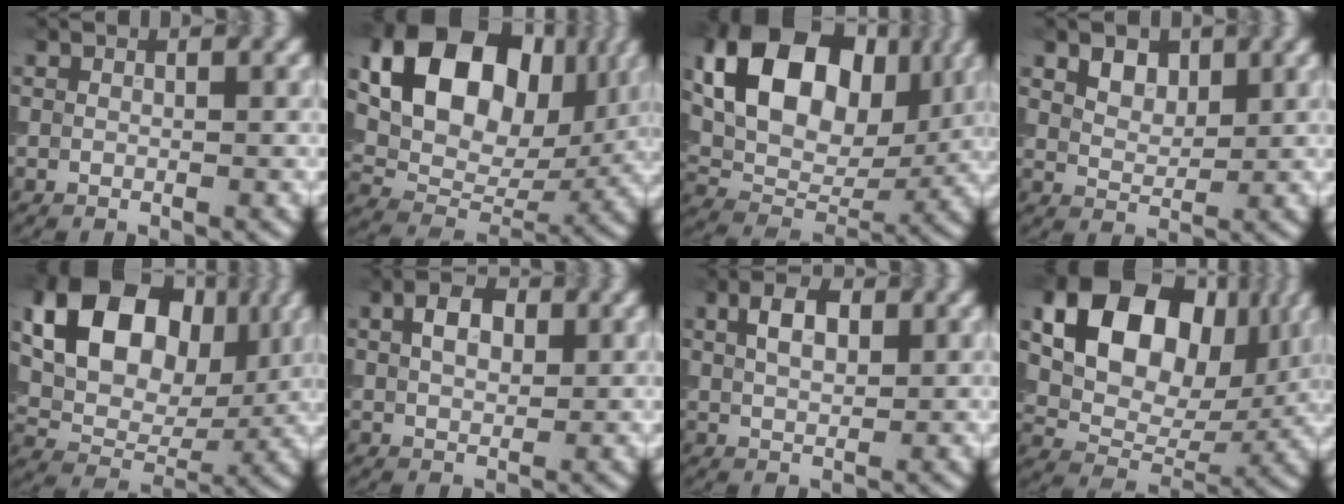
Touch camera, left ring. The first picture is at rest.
{"total": 14.6, "force": [4.9, 9.9, 9.5], "torque": [-0.164, 0.012, 0.090]}
{"total": 12.5, "force": [3.8, 8.4, 8.4], "torque": [-0.139, 0.006, 0.060]}
{"total": 2.5, "force": [1.4, 1.6, 1.3], "torque": [-0.023, -0.006, 0.025]}
{"total": 12.9, "force": [4.2, 8.8, 8.4], "torque": [-0.145, 0.010, 0.067]}
{"total": 3.2, "force": [1.0, 2.1, 2.3], "torque": [-0.044, 0.006, 0.016]}
{"total": 3.4, "force": [1.3, 1.9, 2.5], "torque": [-0.050, 0.007, 0.023]}
{"total": 14.8, "force": [5.2, 10.0, 9.5], "torque": [-0.159, 0.021, 0.091]}